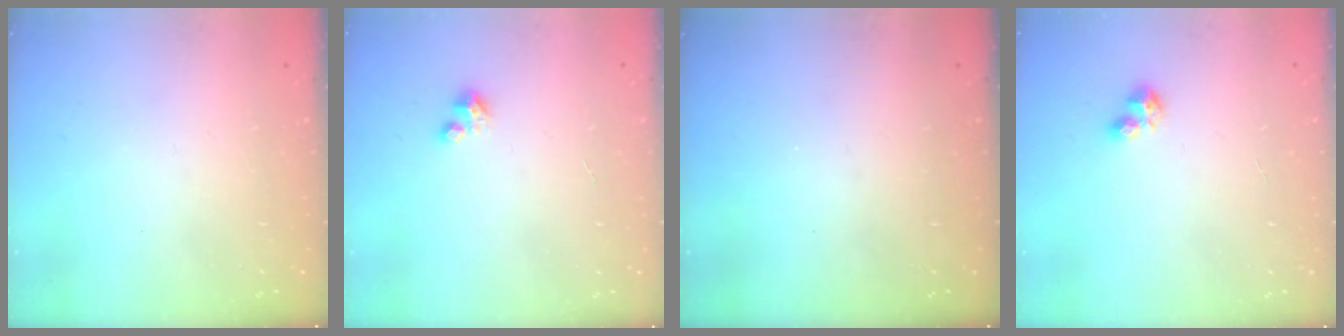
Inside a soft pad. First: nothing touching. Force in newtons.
{"total": 3.1, "press": 3.1, "slide": 0.2}
{"total": 0.0}
{"total": 3.7, "press": 3.7, "slide": 0.3}